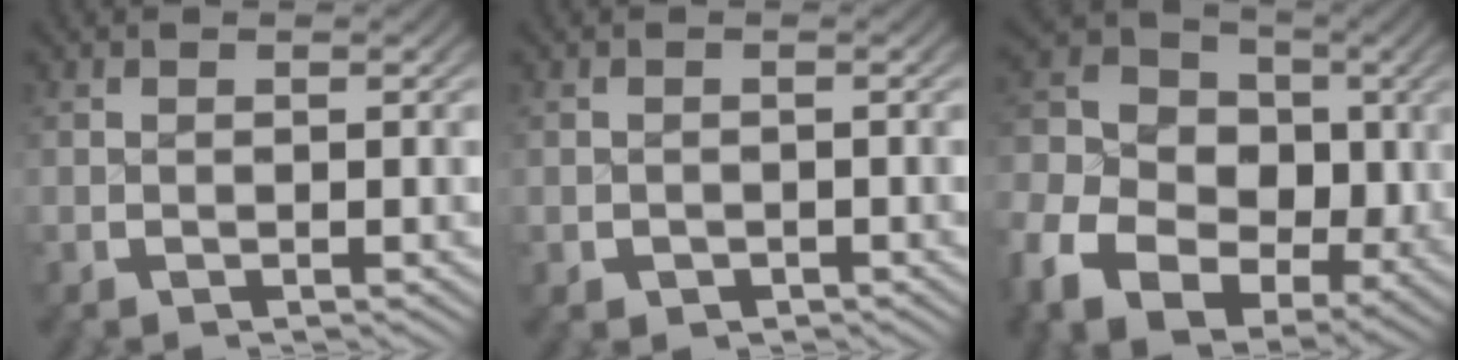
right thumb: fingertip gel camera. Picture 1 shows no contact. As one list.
[{"total": 1.5, "force": [-0.9, 1.1, 0.3], "torque": [-0.003, -0.010, -0.010]}, {"total": 15.3, "force": [-0.8, 11.9, 9.6], "torque": [-0.205, -0.037, -0.013]}]